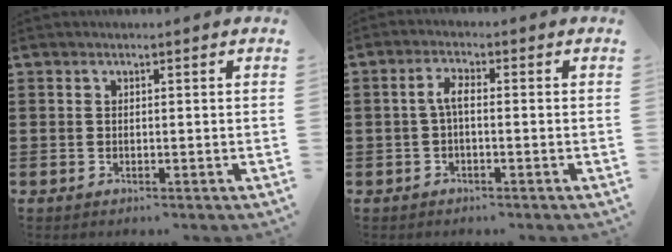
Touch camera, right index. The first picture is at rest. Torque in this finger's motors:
{"motor_torque": [0.62, -0.50, 0.33, 0.08]}